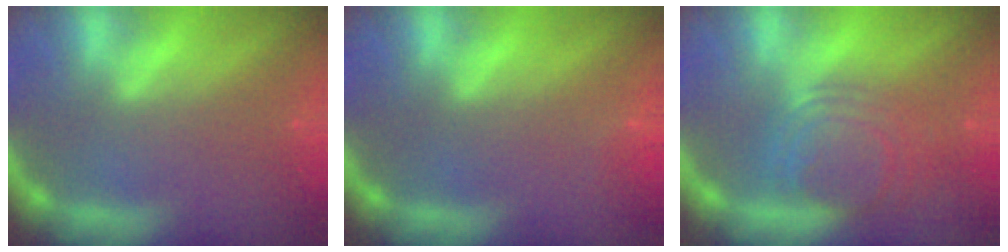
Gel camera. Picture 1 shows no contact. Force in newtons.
{"total": 0.9}
{"total": 7.6}